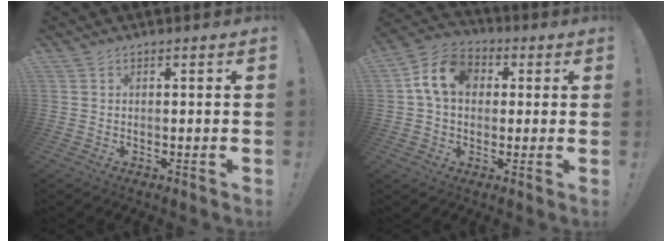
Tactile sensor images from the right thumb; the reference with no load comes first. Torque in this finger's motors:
{"motor_torque": [-0.11, 0.69, 0.20, 0.00, 0.02]}